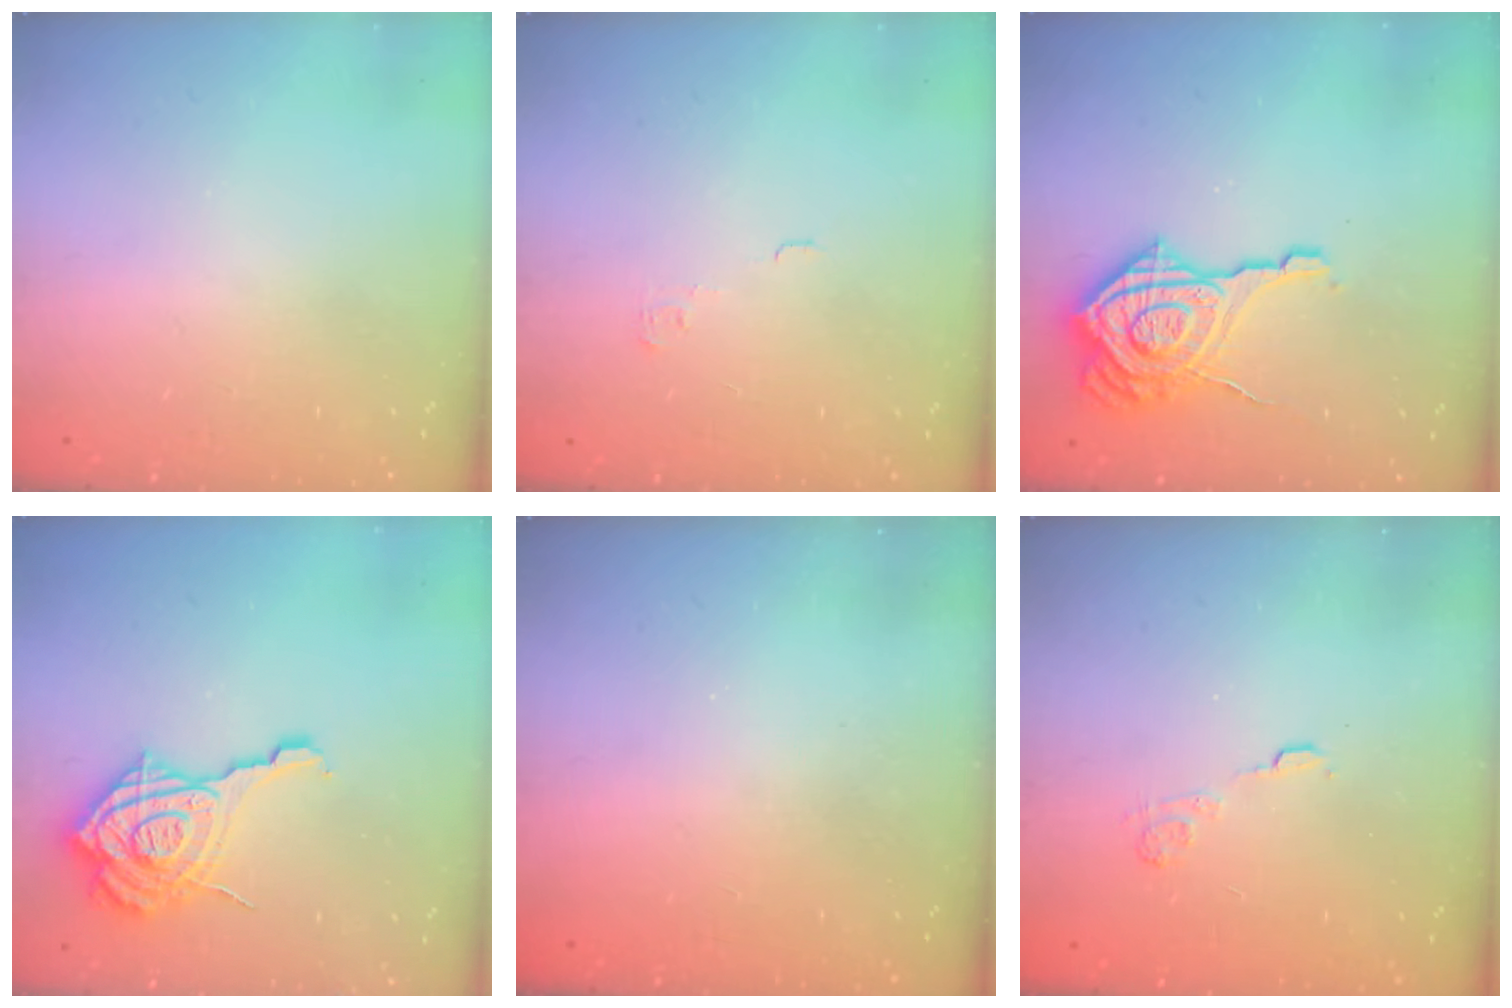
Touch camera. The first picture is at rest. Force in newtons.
{"total": 2.3, "press": 2.3, "slide": 0.3}
{"total": 18.1, "press": 18.0, "slide": 1.6}
{"total": 20.0, "press": 19.8, "slide": 2.1}
{"total": 2.4, "press": 2.2, "slide": 0.8}
{"total": 3.2, "press": 2.8, "slide": 1.5}